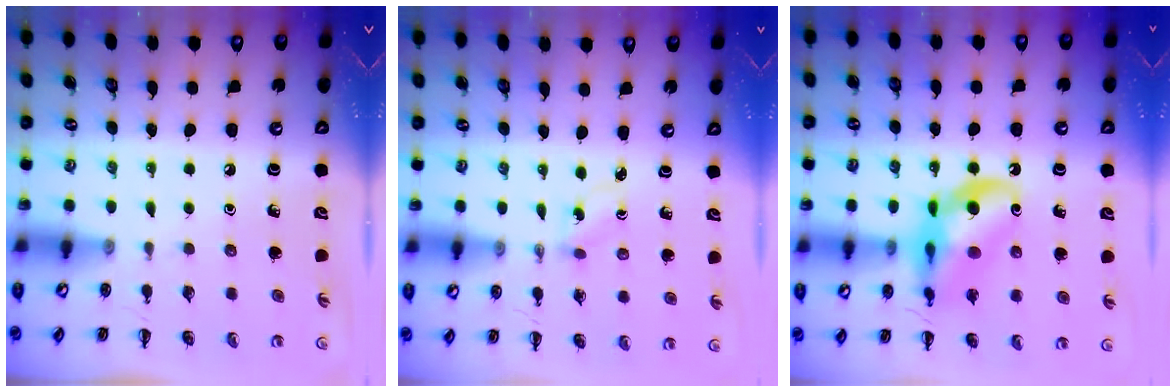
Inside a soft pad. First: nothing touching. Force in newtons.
{"total": 1.2, "press": 1.1, "slide": 0.5}
{"total": 14.1, "press": 13.9, "slide": 2.7}